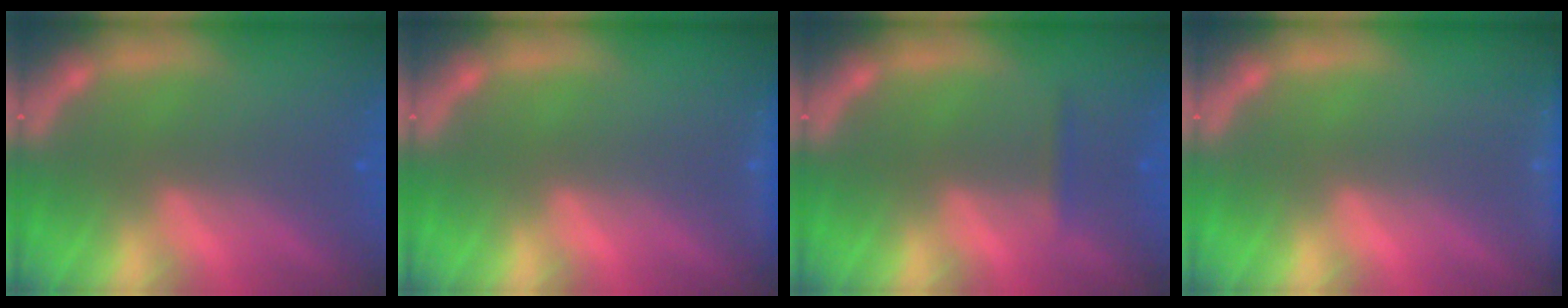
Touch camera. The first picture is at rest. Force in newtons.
{"total": 1.4}
{"total": 0.9}
{"total": 3.0}